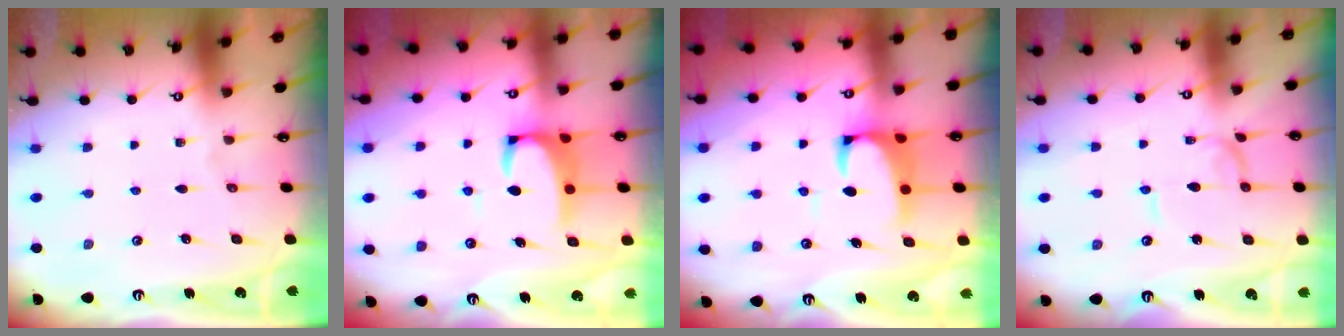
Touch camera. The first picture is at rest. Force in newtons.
{"total": 4.6, "press": 4.5, "slide": 0.6}
{"total": 3.6, "press": 3.4, "slide": 1.0}
{"total": 0.6, "press": 0.6, "slide": 0.1}